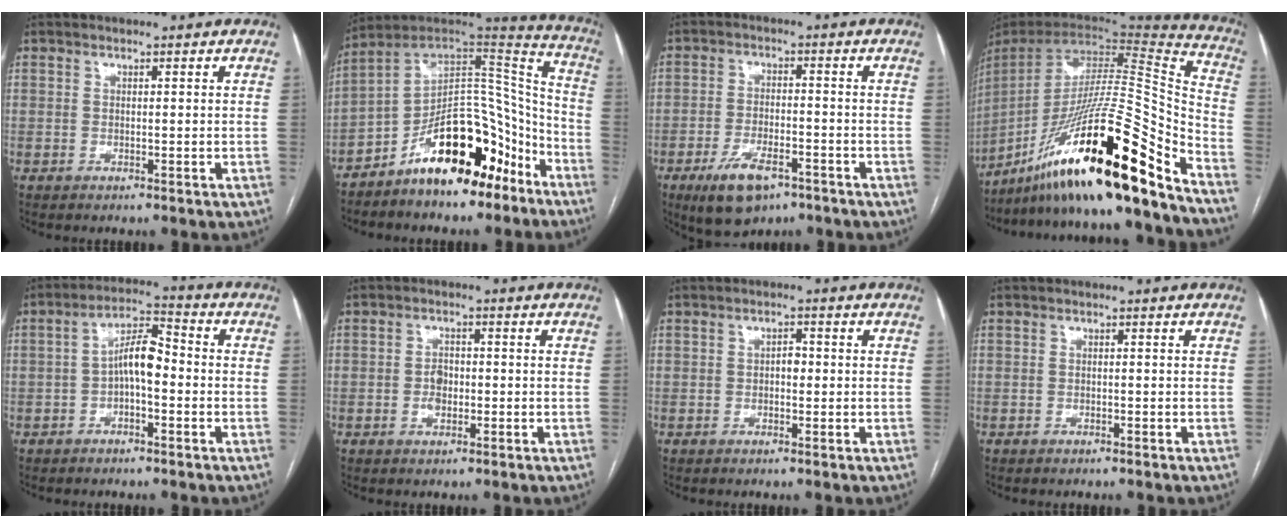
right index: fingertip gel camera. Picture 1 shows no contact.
{"total": 18.0, "force": [-10.9, 7.0, 12.4], "torque": [-0.198, 0.047, -0.179]}
{"total": 8.4, "force": [-5.1, 3.4, 5.8], "torque": [-0.112, -0.010, -0.083]}
{"total": 30.6, "force": [-20.6, 1.3, 22.5], "torque": [-0.354, -0.015, -0.351]}
{"total": 6.6, "force": [-1.0, 2.3, 6.1], "torque": [-0.111, 0.026, -0.019]}
{"total": 2.6, "force": [-0.6, 1.8, 1.8], "torque": [-0.032, 0.005, -0.010]}
{"total": 1.6, "force": [-0.1, 1.0, 1.3], "torque": [-0.015, 0.005, -0.004]}
{"total": 0.0}